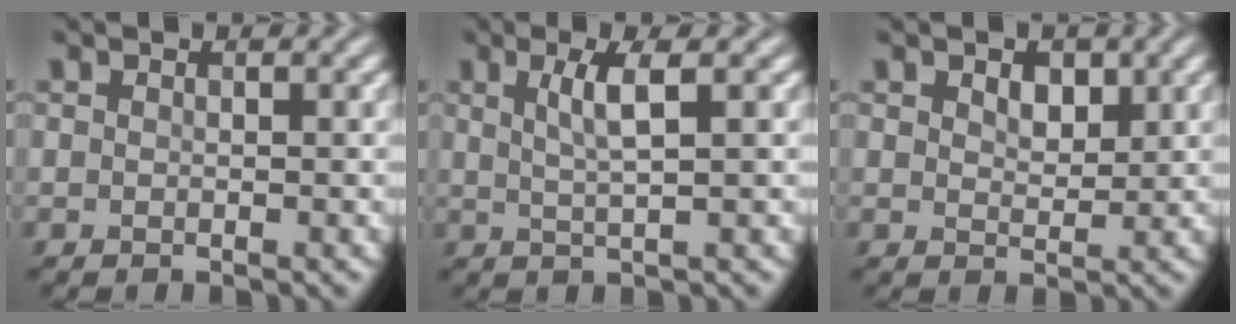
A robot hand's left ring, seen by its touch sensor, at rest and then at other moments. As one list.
[{"total": 3.0, "force": [1.0, 0.6, 2.8], "torque": [-0.048, 0.000, 0.018]}, {"total": 2.1, "force": [1.0, 1.3, 1.3], "torque": [-0.024, -0.001, 0.017]}]